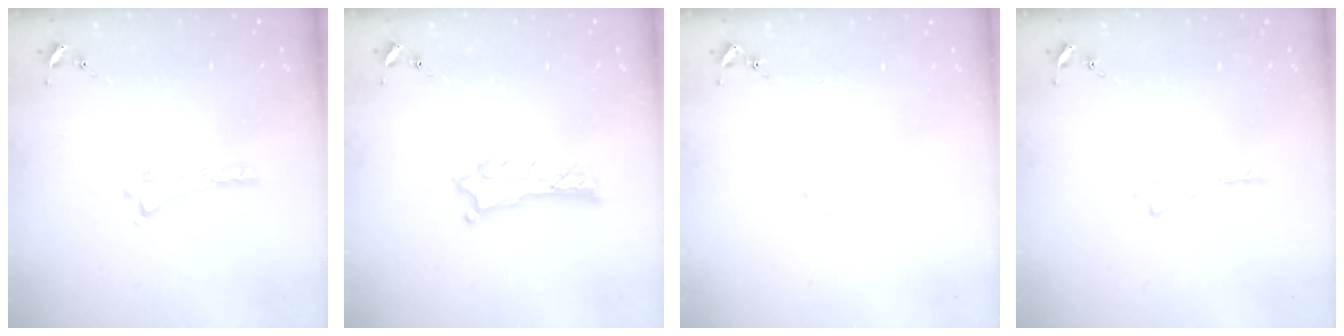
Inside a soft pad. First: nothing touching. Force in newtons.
{"total": 1.4, "press": 1.4, "slide": 0.1}
{"total": 0.8, "press": 0.8, "slide": 0.2}
{"total": 0.0}